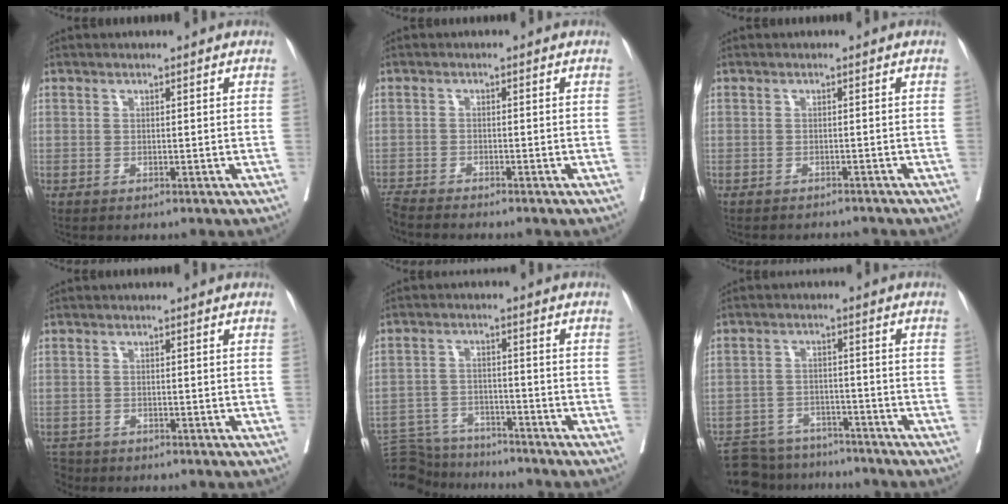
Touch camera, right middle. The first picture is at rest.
{"total": 5.5, "force": [-5.2, -0.1, 1.7], "torque": [-0.024, -0.018, -0.091]}
{"total": 4.0, "force": [-4.0, 0.5, 0.3], "torque": [0.000, -0.009, -0.052]}
{"total": 3.0, "force": [-2.8, 1.1, -0.3], "torque": [0.002, -0.006, -0.051]}
{"total": 10.3, "force": [-10.0, 1.9, 1.1], "torque": [-0.021, 0.012, -0.162]}
{"total": 12.8, "force": [-11.8, 4.2, 2.9], "torque": [-0.054, 0.007, -0.171]}